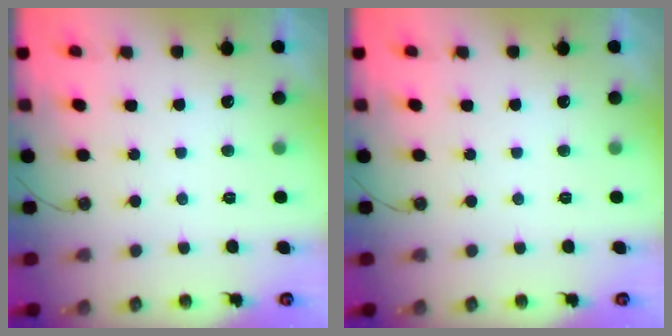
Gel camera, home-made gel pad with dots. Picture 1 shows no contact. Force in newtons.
{"total": 0.0}